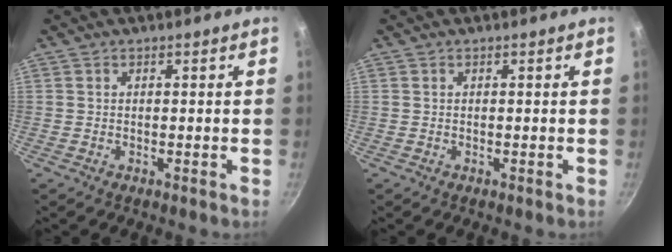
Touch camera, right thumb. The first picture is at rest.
{"total": 0.0}